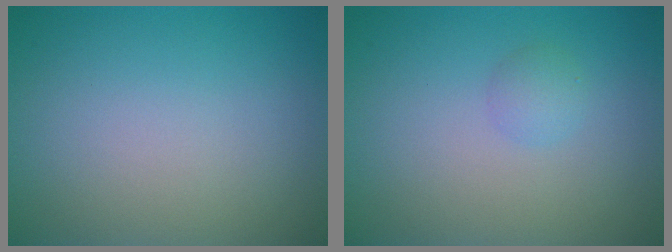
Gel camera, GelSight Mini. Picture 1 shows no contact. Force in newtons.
{"total": 1.2, "press": 1.2, "slide": 0.1}